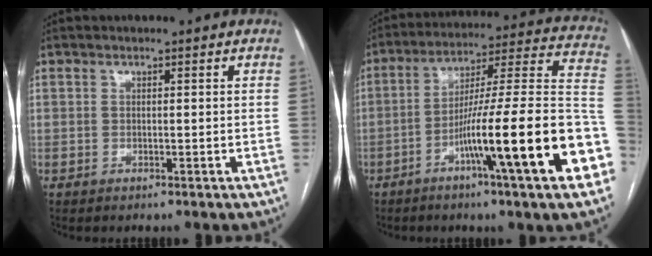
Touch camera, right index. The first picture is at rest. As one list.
[{"total": 23.5, "force": [-8.7, 0.2, 21.8], "torque": [-0.258, 0.002, -0.139]}]